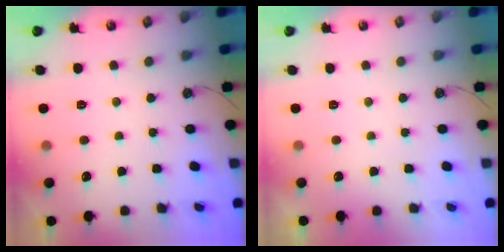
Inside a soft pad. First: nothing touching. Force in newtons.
{"total": 0.0}